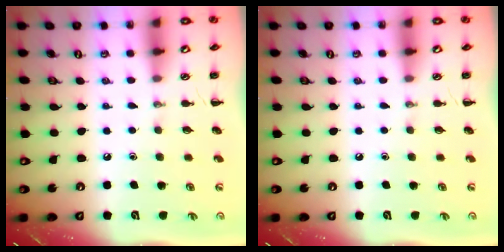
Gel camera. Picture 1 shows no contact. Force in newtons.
{"total": 0.0}